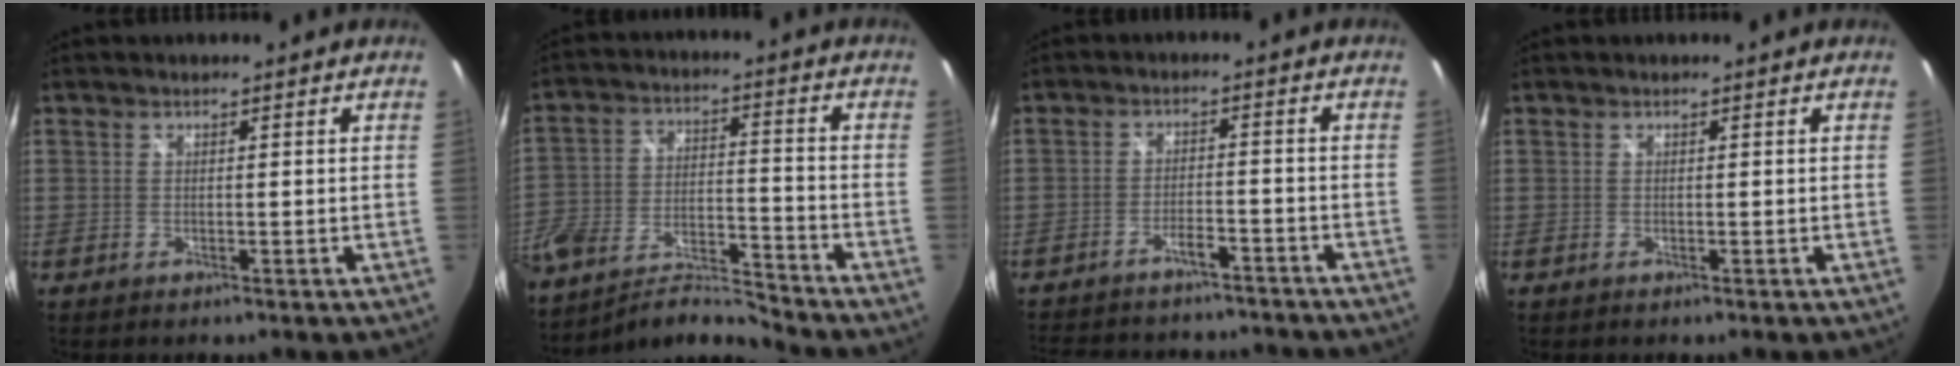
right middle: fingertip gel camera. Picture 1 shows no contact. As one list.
[{"total": 12.1, "force": [-8.8, 4.1, 7.2], "torque": [-0.143, -0.019, -0.162]}, {"total": 16.2, "force": [-14.2, 5.0, 6.0], "torque": [-0.141, 0.005, -0.194]}, {"total": 0.0}]